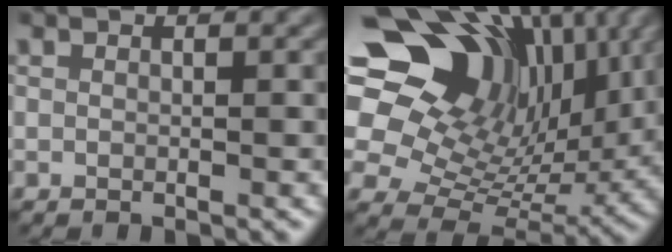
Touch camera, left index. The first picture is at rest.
{"total": 16.4, "force": [7.2, 11.5, 9.2], "torque": [-0.178, 0.029, 0.126]}